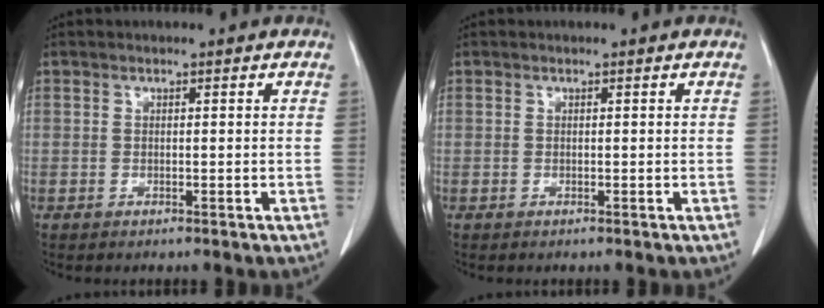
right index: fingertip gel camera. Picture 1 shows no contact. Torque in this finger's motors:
{"motor_torque": [0.01, 0.04, 0.00, 0.00]}